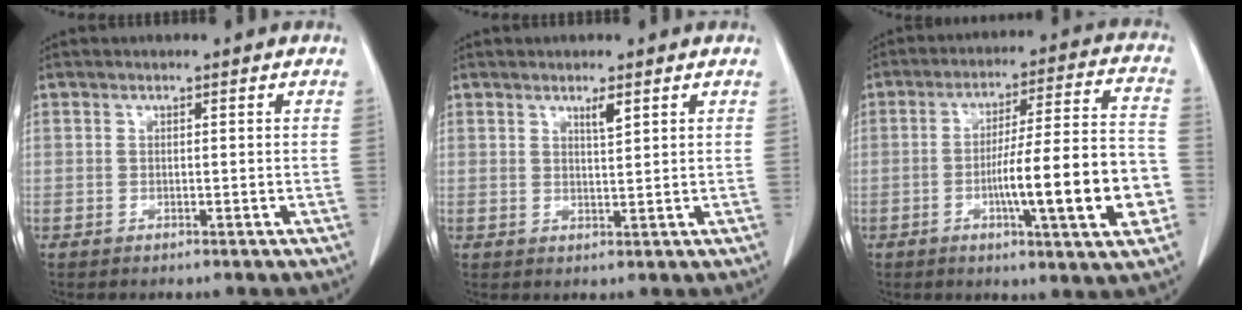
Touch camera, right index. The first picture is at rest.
{"total": 2.0, "force": [1.2, 0.1, 1.5], "torque": [-0.030, -0.004, 0.022]}
{"total": 16.5, "force": [-4.2, 1.0, 15.9], "torque": [-0.235, 0.008, -0.061]}